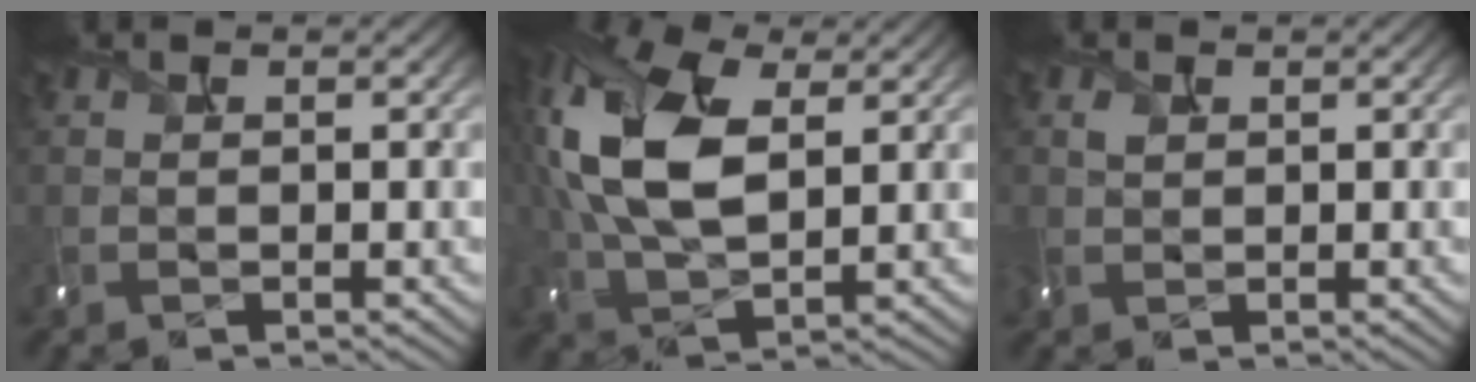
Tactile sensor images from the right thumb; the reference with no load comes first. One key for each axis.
{"total": 12.8, "fx": 3.2, "fy": 7.1, "fz": 10.1, "tx": -0.254, "ty": 0.013, "tz": 0.056}
{"total": 1.5, "fx": 0.4, "fy": 1.2, "fz": 0.8, "tx": -0.031, "ty": 0.002, "tz": 0.012}